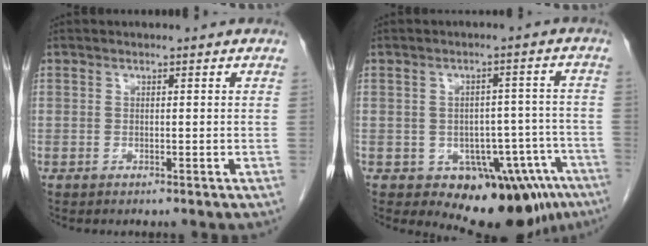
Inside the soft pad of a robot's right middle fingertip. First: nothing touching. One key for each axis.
{"total": 9.6, "fx": -6.0, "fy": 5.0, "fz": 5.7, "tx": -0.065, "ty": 0.007, "tz": -0.079}